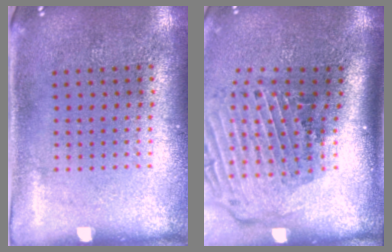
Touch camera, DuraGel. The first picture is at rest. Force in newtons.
{"total": 3.0, "press": 2.1, "slide": 2.1}